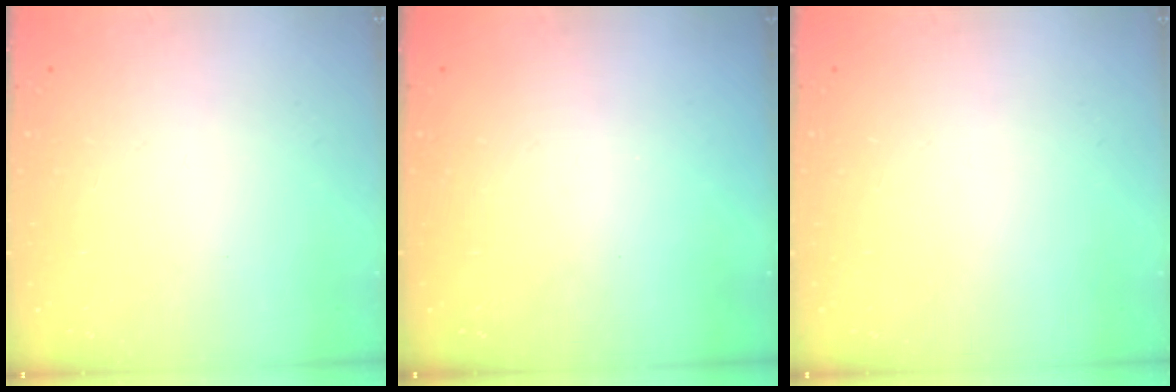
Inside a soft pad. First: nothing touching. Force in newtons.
{"total": 0.0}
{"total": 0.0}